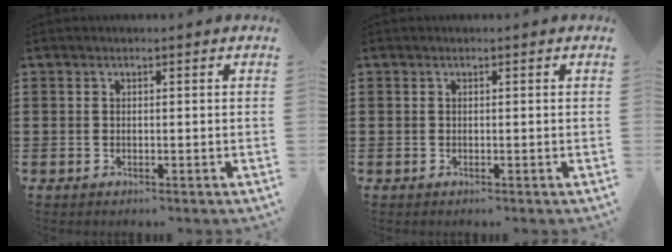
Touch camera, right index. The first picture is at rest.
{"total": 0.0}